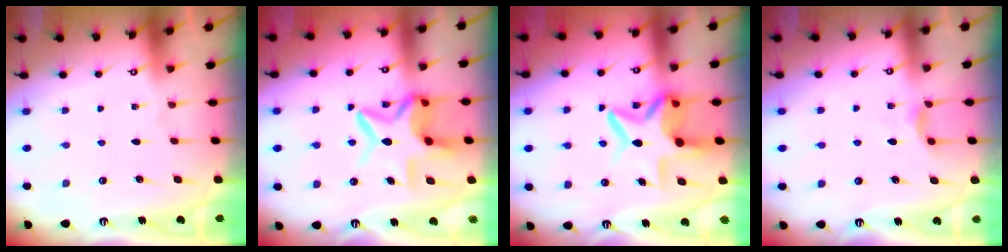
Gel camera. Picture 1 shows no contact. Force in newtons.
{"total": 12.4, "press": 12.3, "slide": 1.5}
{"total": 9.9, "press": 9.8, "slide": 1.3}
{"total": 5.2, "press": 5.2, "slide": 0.6}